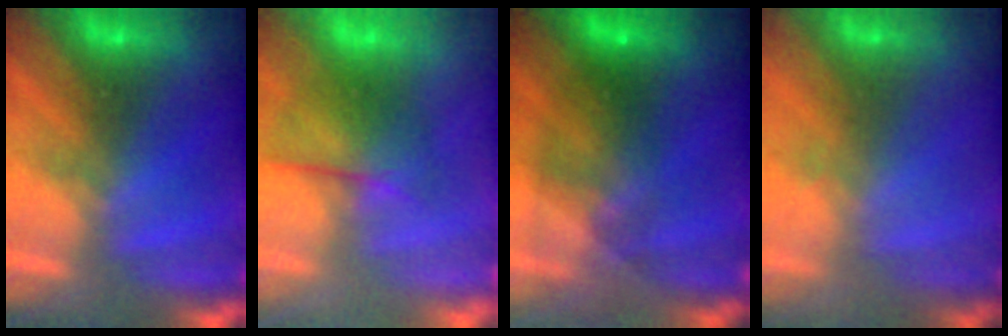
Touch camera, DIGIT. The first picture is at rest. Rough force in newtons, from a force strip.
{"total": 2.2}
{"total": 5.9}
{"total": 1.5}